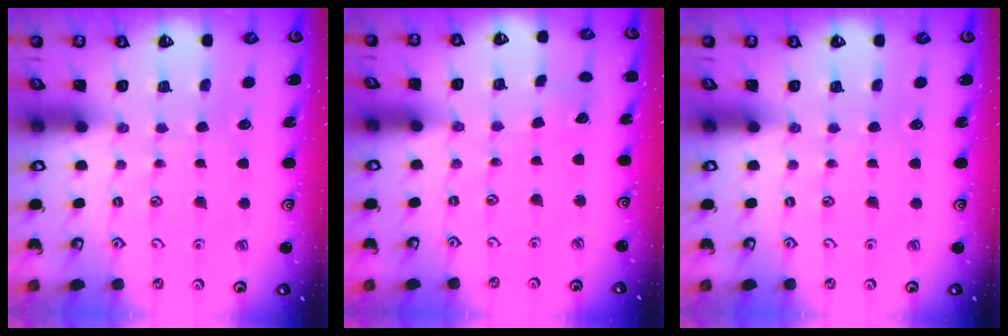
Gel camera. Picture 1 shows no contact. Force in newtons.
{"total": 1.4, "press": 1.4, "slide": 0.1}
{"total": 0.0}